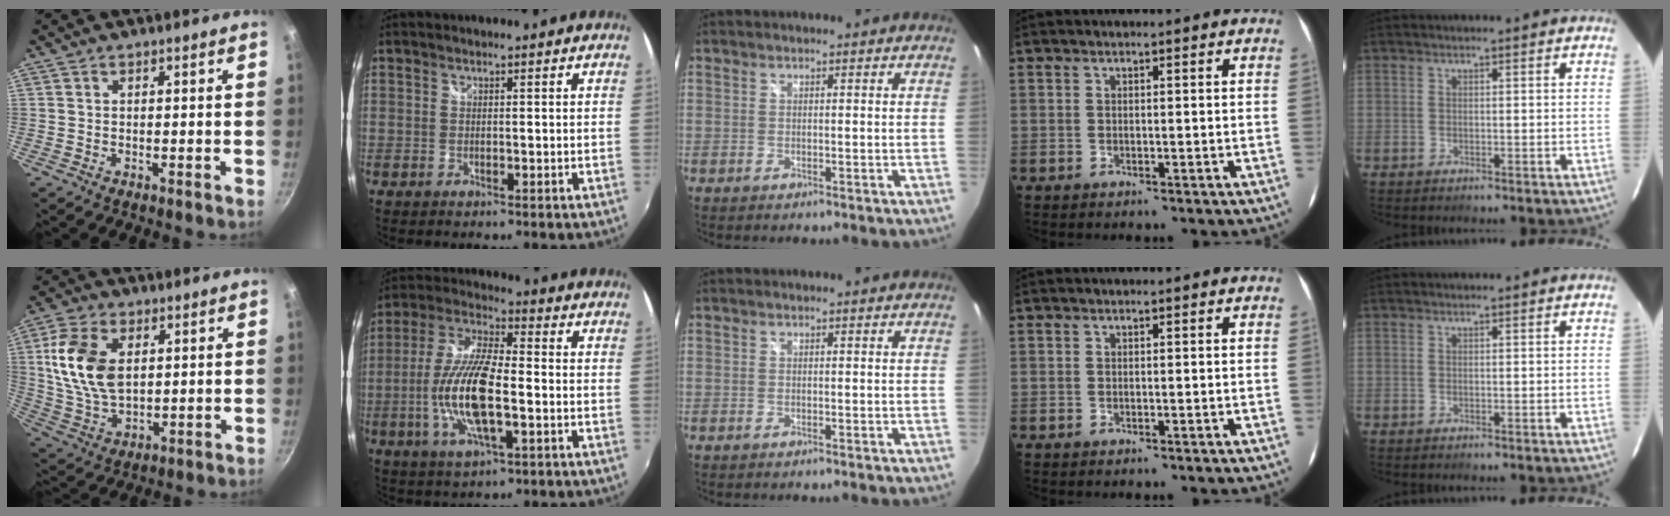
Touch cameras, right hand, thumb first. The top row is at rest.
{"thumb": {"total": 14.0, "force": [3.0, 8.7, 10.5], "torque": [-0.193, -0.012, 0.063]}, "index": {"total": 15.4, "force": [-3.2, 4.8, 14.3], "torque": [-0.290, -0.006, -0.062]}}